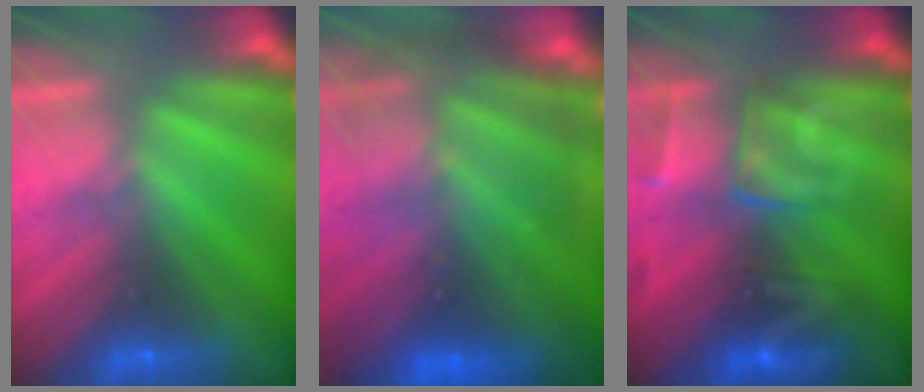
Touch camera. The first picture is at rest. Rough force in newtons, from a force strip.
{"total": 9.1}
{"total": 2.8}